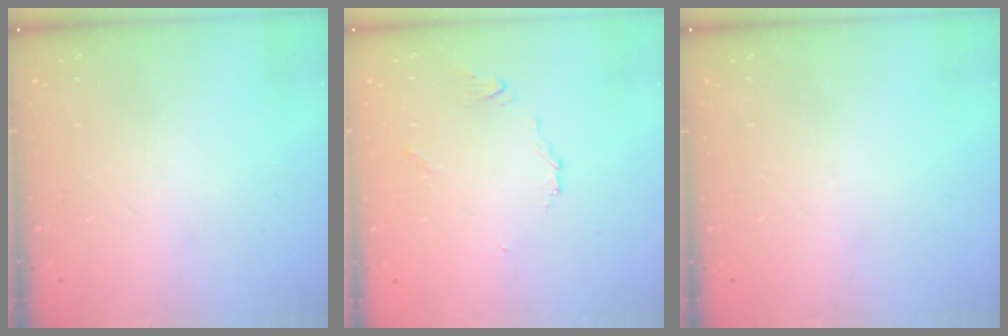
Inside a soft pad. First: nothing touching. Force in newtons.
{"total": 4.3, "press": 4.2, "slide": 0.8}
{"total": 0.0}